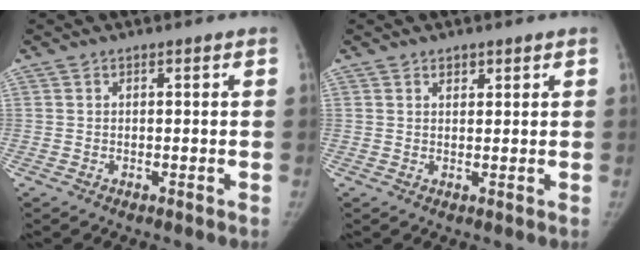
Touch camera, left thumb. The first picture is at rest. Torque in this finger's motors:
{"motor_torque": [0.12, 0.03, 0.12, -0.14, 0.00]}